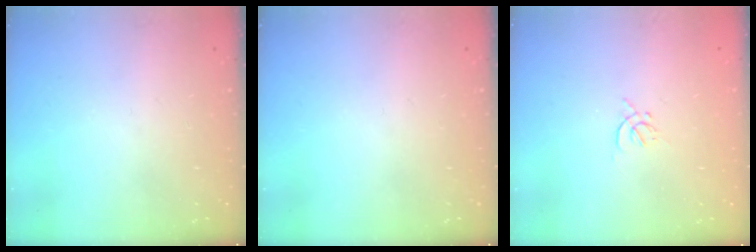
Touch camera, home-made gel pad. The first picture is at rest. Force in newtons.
{"total": 0.0}
{"total": 1.7, "press": 1.7, "slide": 0.5}